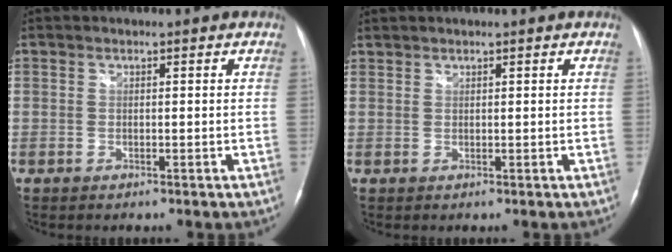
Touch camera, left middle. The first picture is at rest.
{"total": 0.8, "force": [0.8, 0.0, 0.0], "torque": [-0.007, 0.009, 0.022]}